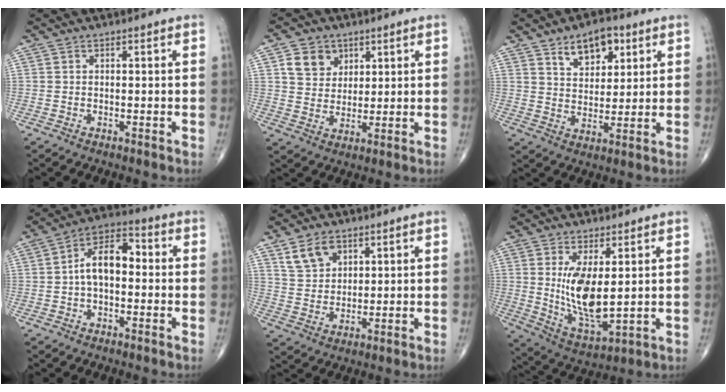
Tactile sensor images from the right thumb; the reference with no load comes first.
{"total": 7.2, "force": [3.2, 5.9, 2.7], "torque": [-0.020, -0.015, 0.059]}
{"total": 9.2, "force": [5.0, 5.4, 5.6], "torque": [-0.056, -0.025, 0.080]}
{"total": 9.3, "force": [-0.3, 5.4, 7.5], "torque": [-0.115, 0.035, -0.017]}
{"total": 6.6, "force": [3.7, 4.4, 3.3], "torque": [-0.045, -0.018, 0.077]}
{"total": 11.6, "force": [1.8, 4.7, 10.4], "torque": [-0.186, -0.029, 0.050]}